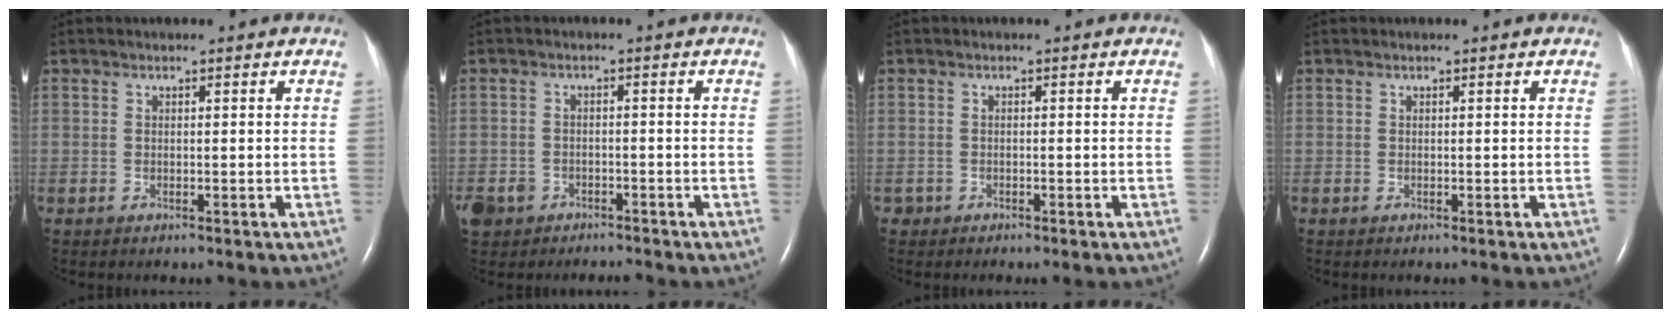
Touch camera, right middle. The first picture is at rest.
{"total": 5.7, "force": [-4.2, 3.8, 0.9], "torque": [-0.024, 0.003, -0.070]}
{"total": 0.7, "force": [-0.5, 0.5, -0.1], "torque": [-0.004, 0.002, -0.011]}
{"total": 0.0}